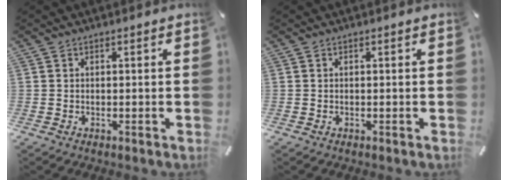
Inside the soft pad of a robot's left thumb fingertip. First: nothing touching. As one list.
[{"total": 0.0}]